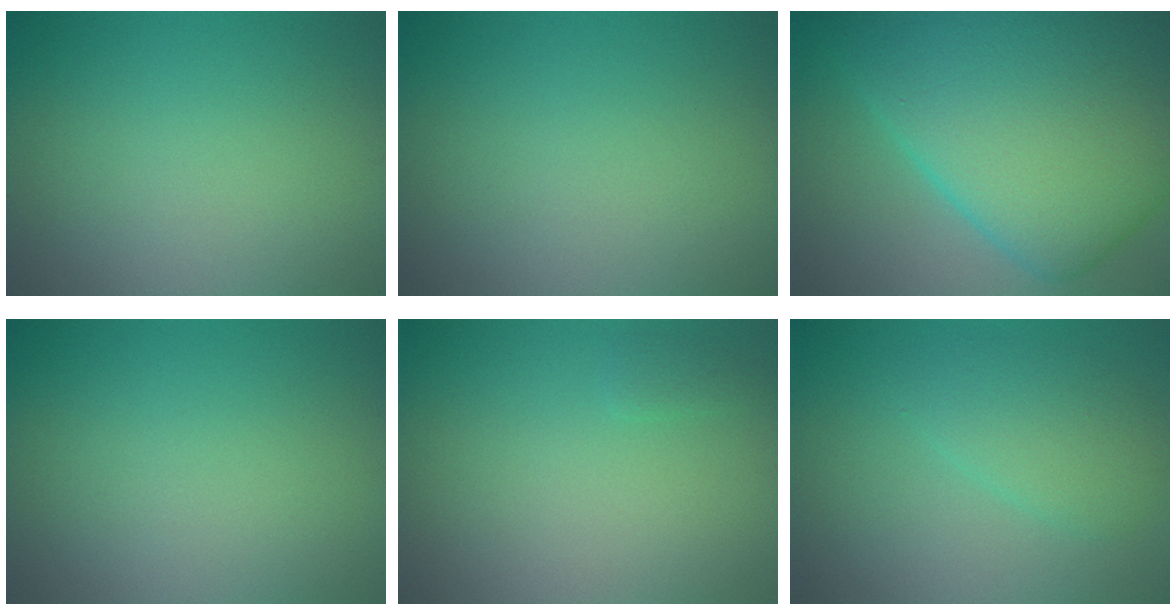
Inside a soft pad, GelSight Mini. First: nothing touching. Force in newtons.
{"total": 0.0}
{"total": 16.2, "press": 16.2, "slide": 0.3}
{"total": 0.0}
{"total": 0.6, "press": 0.6, "slide": 0.1}
{"total": 2.9, "press": 2.9, "slide": 0.2}